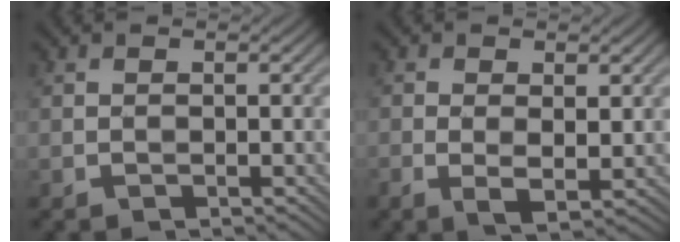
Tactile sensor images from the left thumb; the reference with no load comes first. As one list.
[{"total": 3.3, "force": [0.1, 1.5, 2.9], "torque": [-0.064, -0.011, 0.006]}]